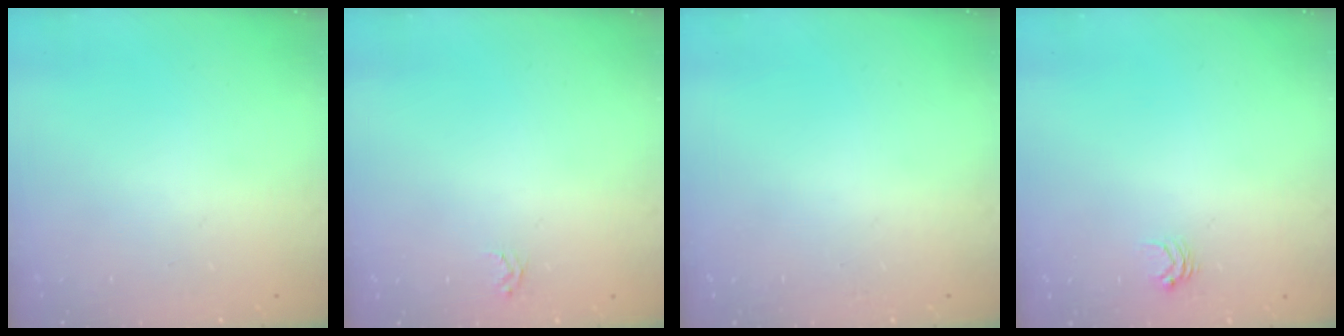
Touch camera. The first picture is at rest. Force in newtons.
{"total": 1.9, "press": 1.9, "slide": 0.2}
{"total": 0.0}
{"total": 2.9, "press": 2.8, "slide": 0.4}